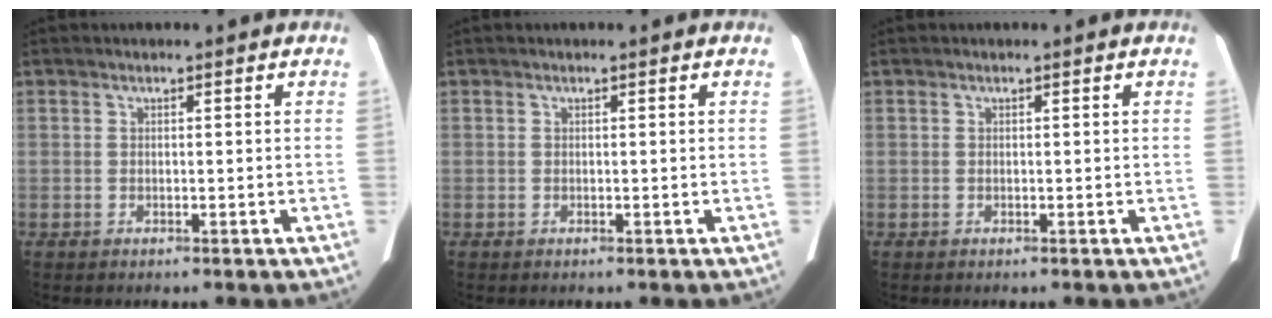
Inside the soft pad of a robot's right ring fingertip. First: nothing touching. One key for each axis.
{"total": 0.0}
{"total": 0.0}